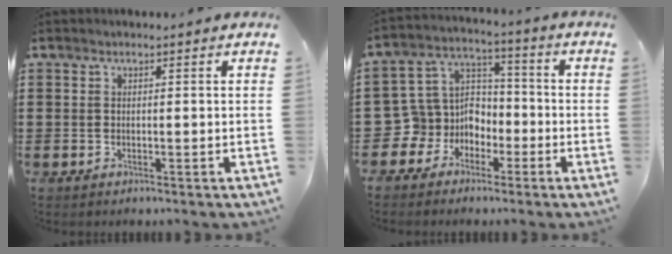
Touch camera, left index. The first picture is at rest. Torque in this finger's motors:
{"motor_torque": [0.05, 0.17, 0.04, -0.01]}